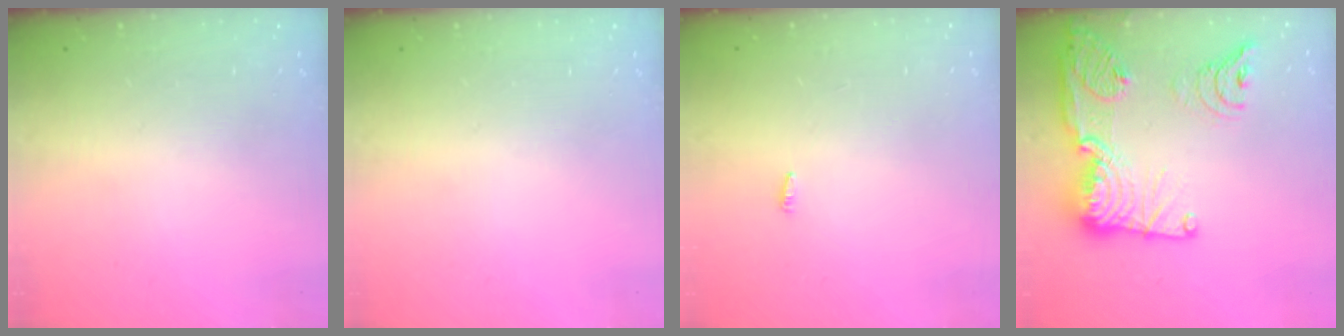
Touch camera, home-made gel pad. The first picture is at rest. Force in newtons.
{"total": 0.0}
{"total": 1.8, "press": 1.7, "slide": 0.6}
{"total": 27.4, "press": 26.4, "slide": 7.2}